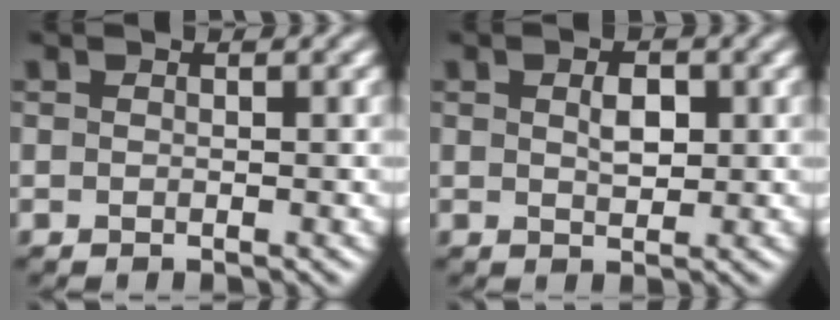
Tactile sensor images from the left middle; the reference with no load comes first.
{"total": 2.1, "force": [0.5, 1.1, 1.7], "torque": [-0.032, 0.002, 0.009]}